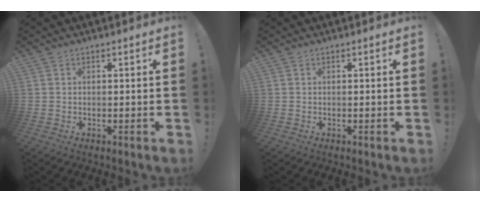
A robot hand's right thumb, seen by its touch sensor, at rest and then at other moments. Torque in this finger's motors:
{"motor_torque": [0.00, 0.00, 0.00, 0.00, 0.00]}